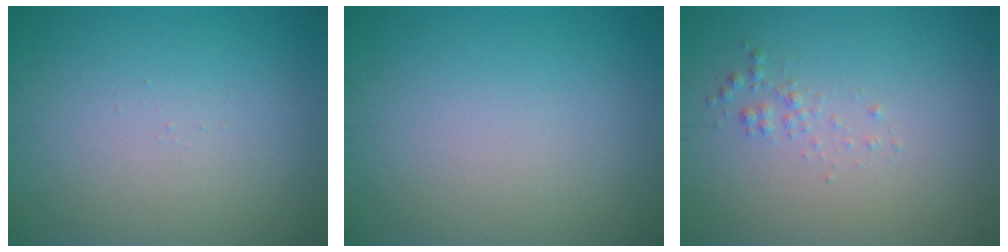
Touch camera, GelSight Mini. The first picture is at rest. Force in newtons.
{"total": 0.0}
{"total": 0.9, "press": 0.9, "slide": 0.0}